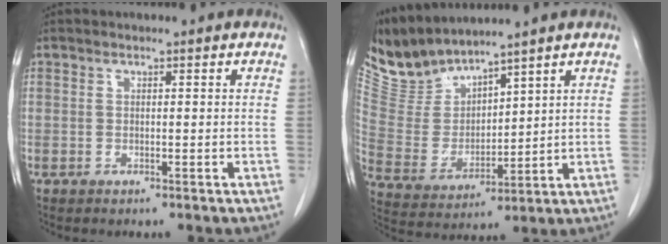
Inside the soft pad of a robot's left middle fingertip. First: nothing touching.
{"total": 8.3, "force": [8.2, 0.6, 0.9], "torque": [-0.044, 0.003, 0.189]}